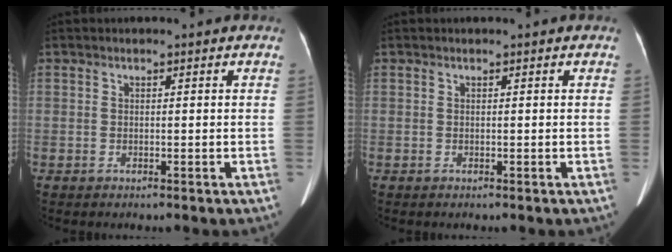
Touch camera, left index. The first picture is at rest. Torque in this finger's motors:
{"motor_torque": [0.02, -0.01, 0.01, 0.00]}